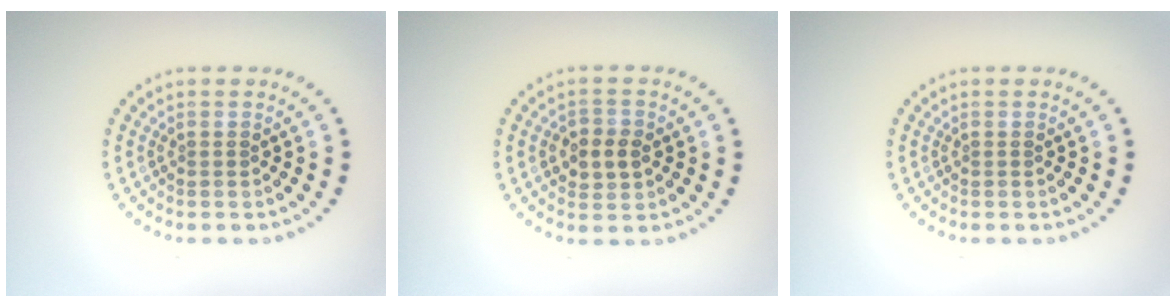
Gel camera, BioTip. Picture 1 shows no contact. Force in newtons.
{"total": 2.6, "press": 2.6, "slide": 0.2}
{"total": 0.0}